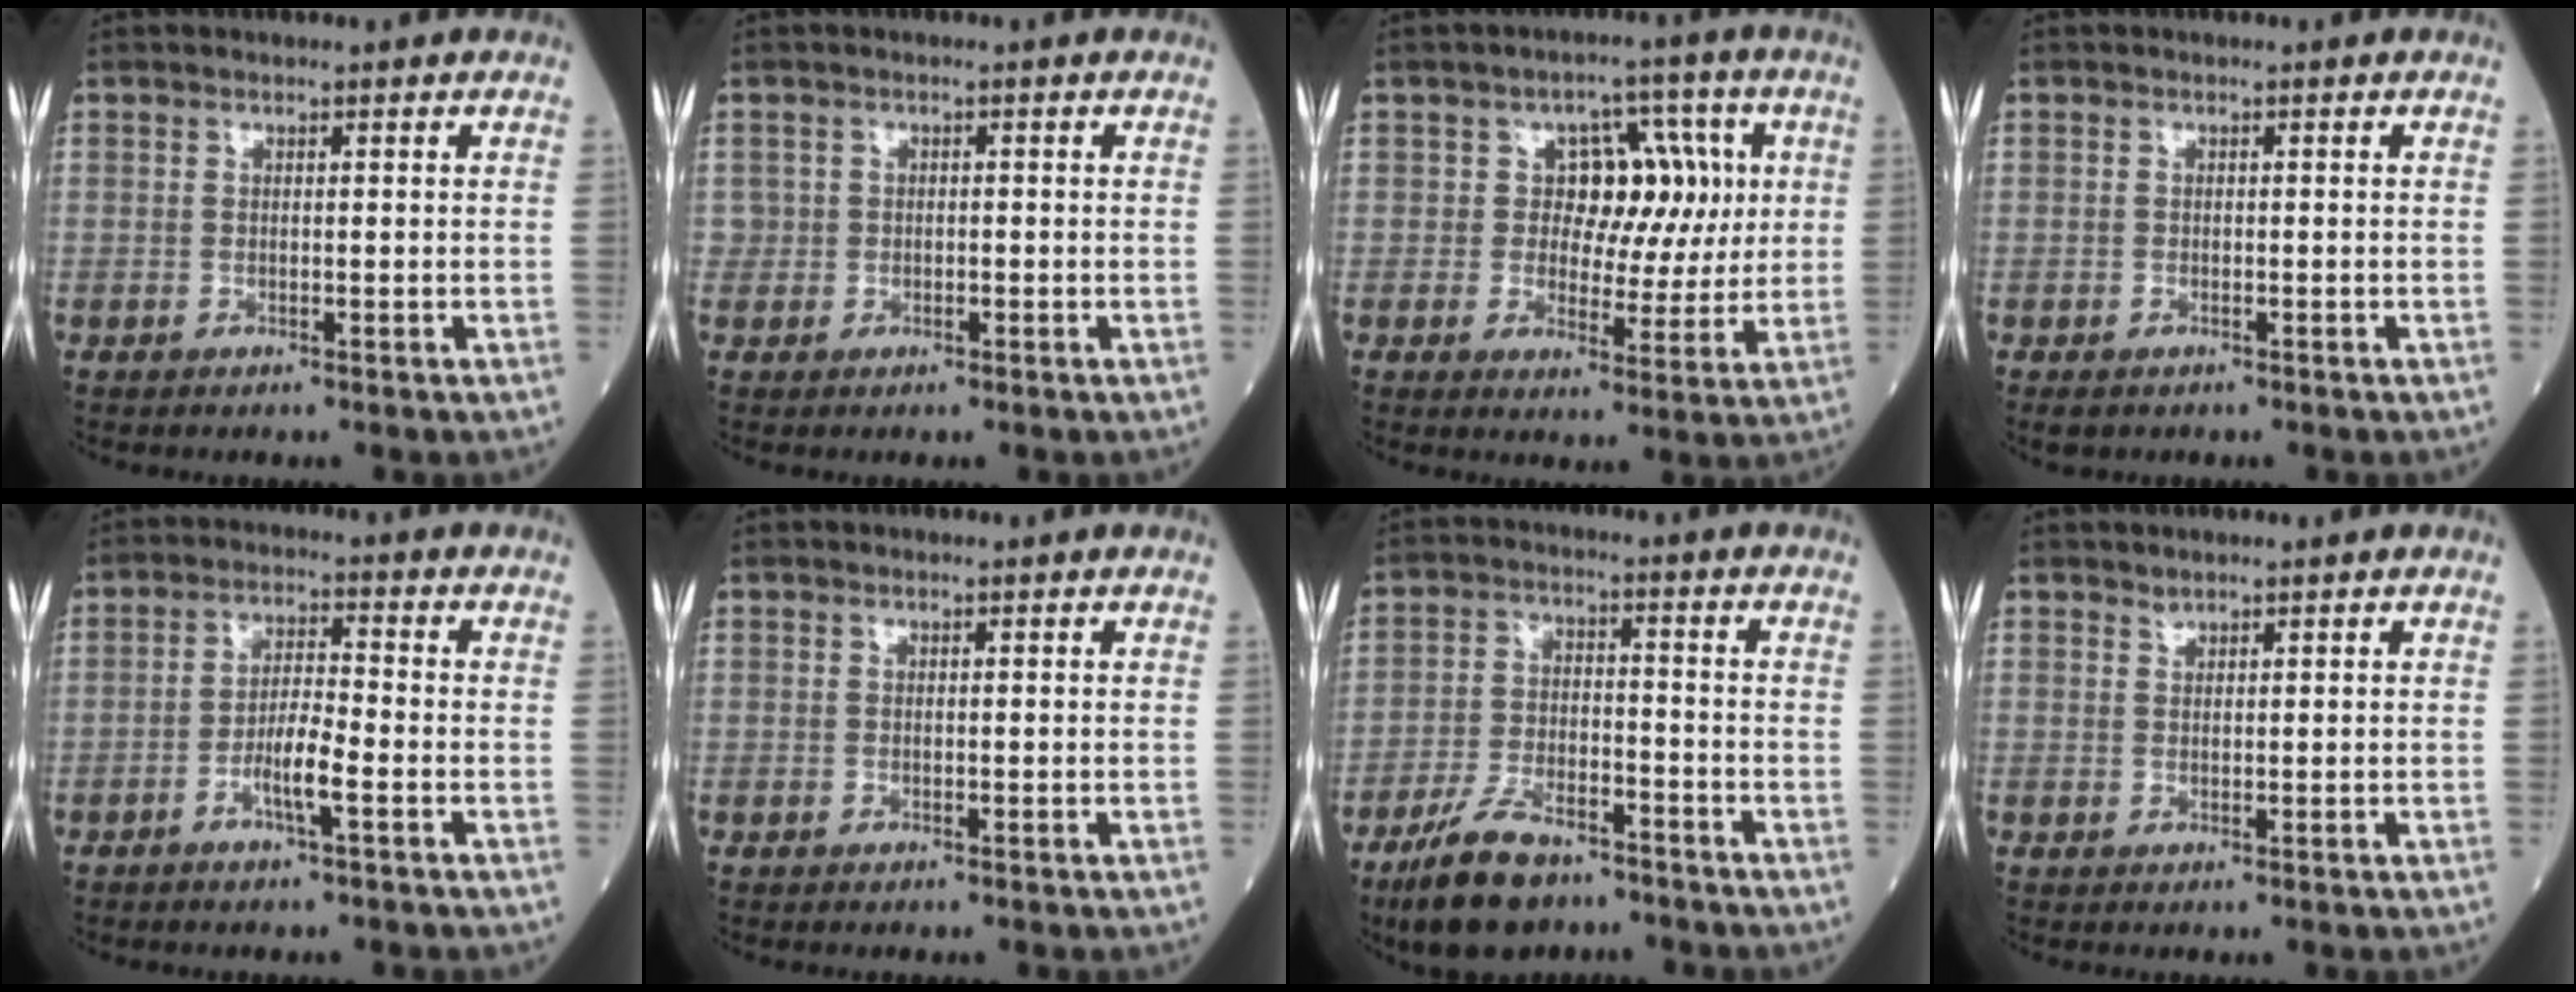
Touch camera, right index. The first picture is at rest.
{"total": 1.3, "force": [-0.2, 1.3, 0.1], "torque": [0.004, 0.006, 0.001]}
{"total": 8.6, "force": [1.6, 5.8, 6.1], "torque": [-0.068, 0.026, 0.026]}
{"total": 1.5, "force": [-0.9, 1.1, 0.5], "torque": [-0.015, -0.001, -0.010]}
{"total": 5.0, "force": [-2.3, 0.5, 4.4], "torque": [-0.091, 0.003, -0.043]}
{"total": 0.0}
{"total": 10.3, "force": [-7.7, 3.8, 5.8], "torque": [-0.124, -0.017, -0.141]}
{"total": 0.6, "force": [0.6, 0.0, 0.0], "torque": [-0.006, -0.005, 0.011]}